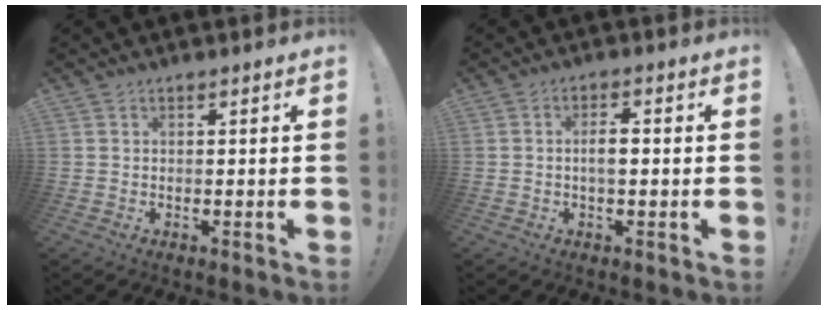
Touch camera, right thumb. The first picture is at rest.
{"total": 4.3, "force": [-0.4, 1.6, 3.9], "torque": [-0.070, 0.006, -0.012]}